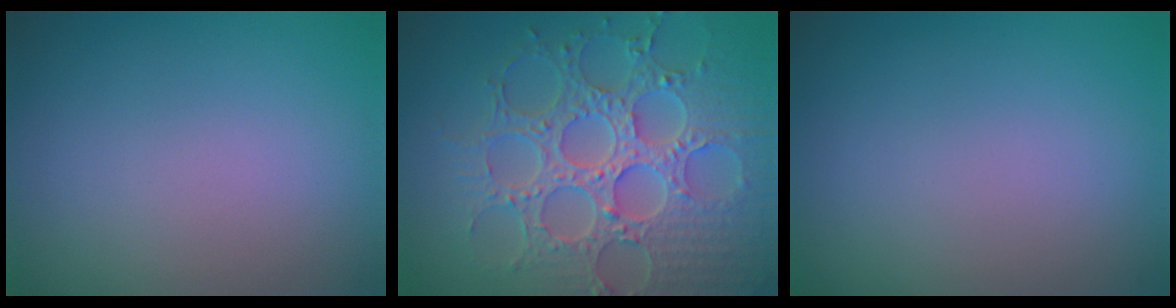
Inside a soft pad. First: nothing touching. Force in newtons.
{"total": 8.3, "press": 6.5, "slide": 5.1}
{"total": 0.0}